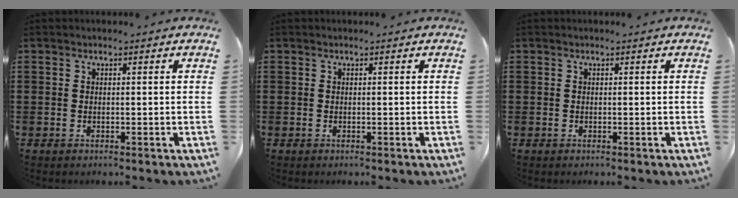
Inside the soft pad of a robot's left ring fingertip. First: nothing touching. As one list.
[{"total": 0.0}, {"total": 0.0}]